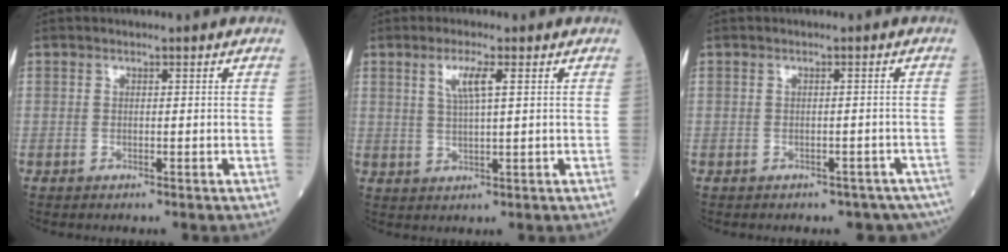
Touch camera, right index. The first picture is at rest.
{"total": 4.0, "force": [1.6, 0.1, 3.6], "torque": [-0.074, 0.001, 0.032]}
{"total": 7.5, "force": [-6.0, 3.6, 2.8], "torque": [-0.029, 0.000, -0.060]}